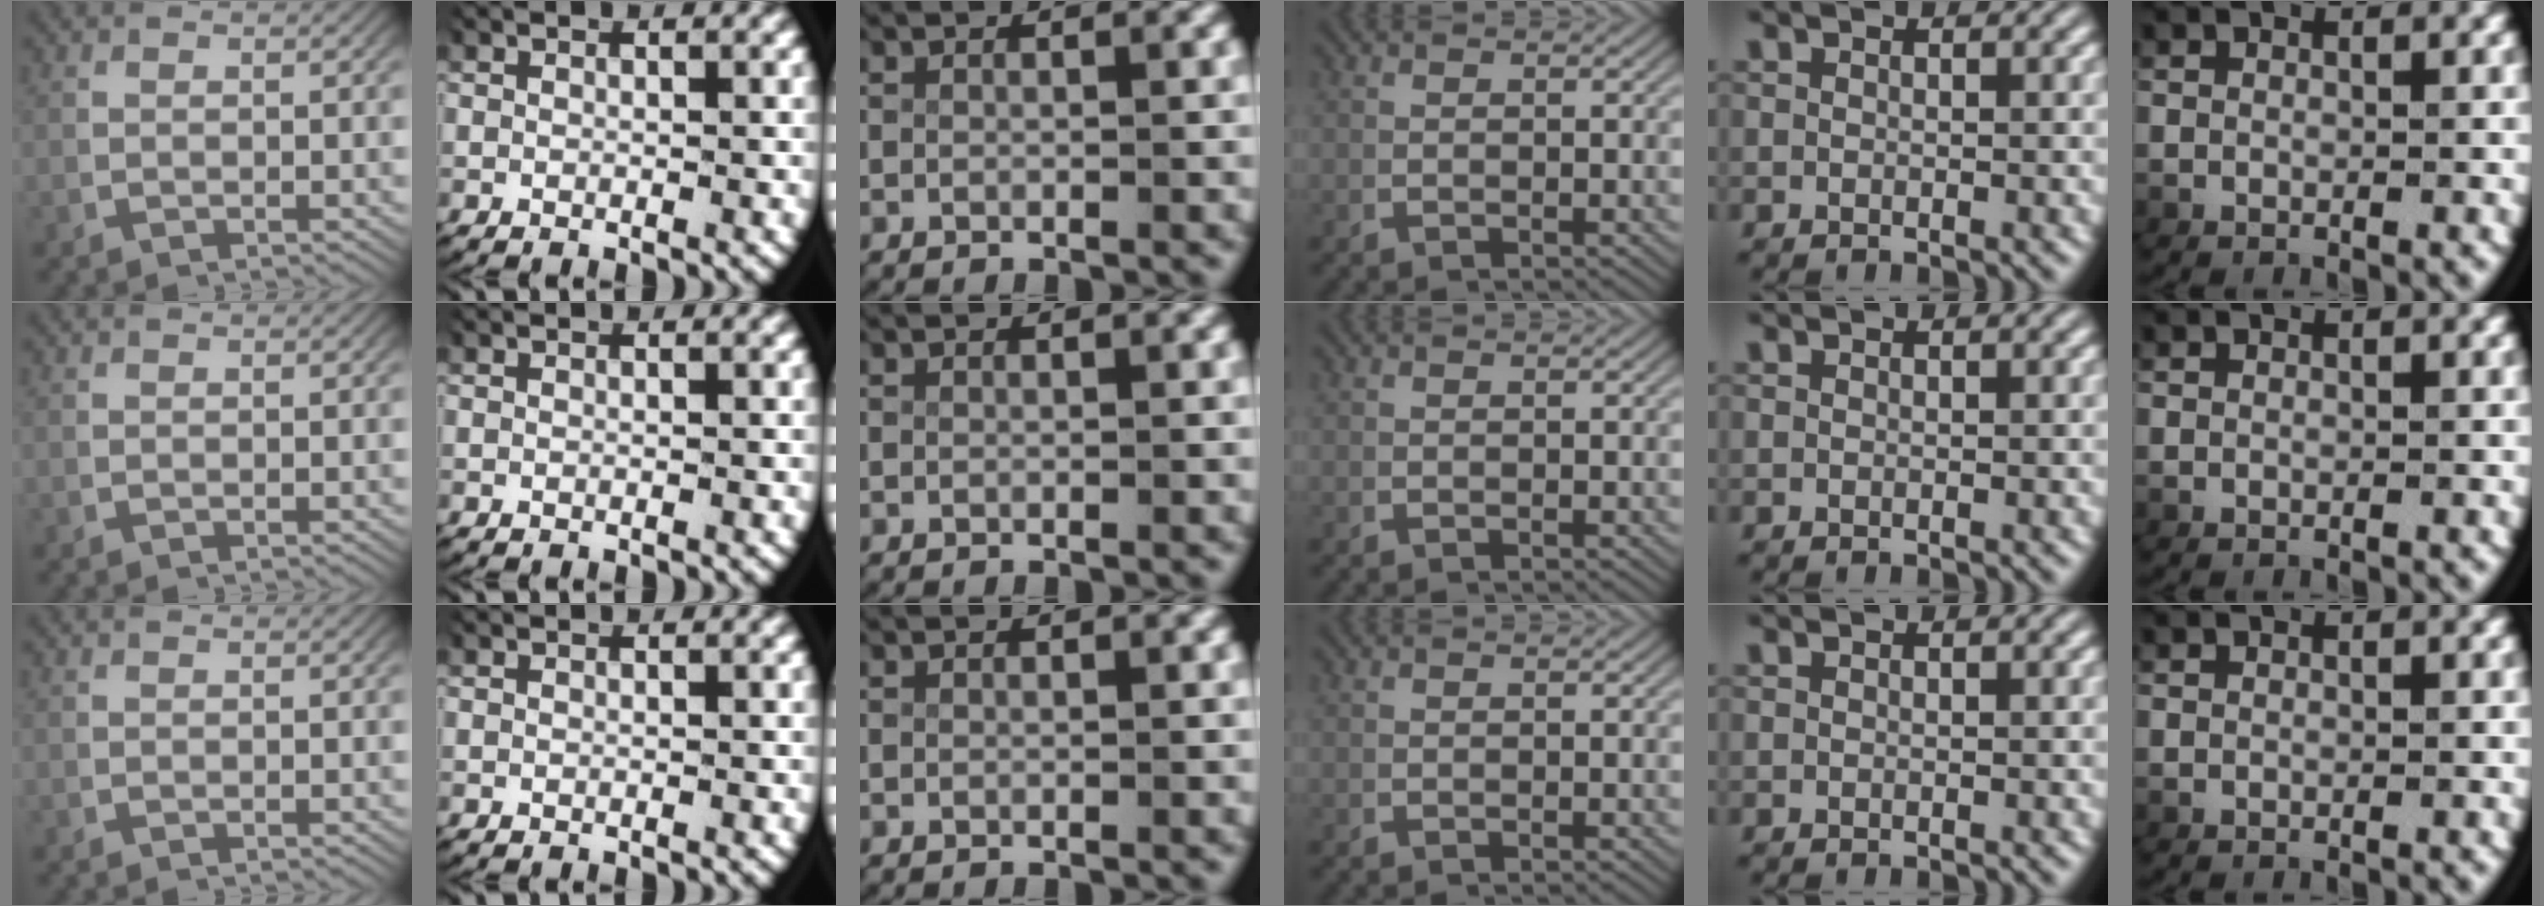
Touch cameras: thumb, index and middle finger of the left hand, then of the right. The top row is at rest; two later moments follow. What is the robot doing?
{"motion": "reach", "object": "towel"}